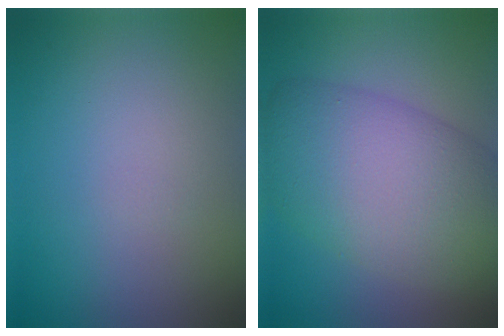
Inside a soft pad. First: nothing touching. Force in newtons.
{"total": 10.7, "press": 10.7, "slide": 0.7}